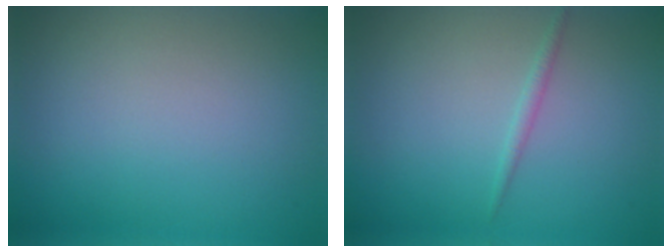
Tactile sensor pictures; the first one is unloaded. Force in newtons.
{"total": 0.8, "press": 0.8, "slide": 0.0}